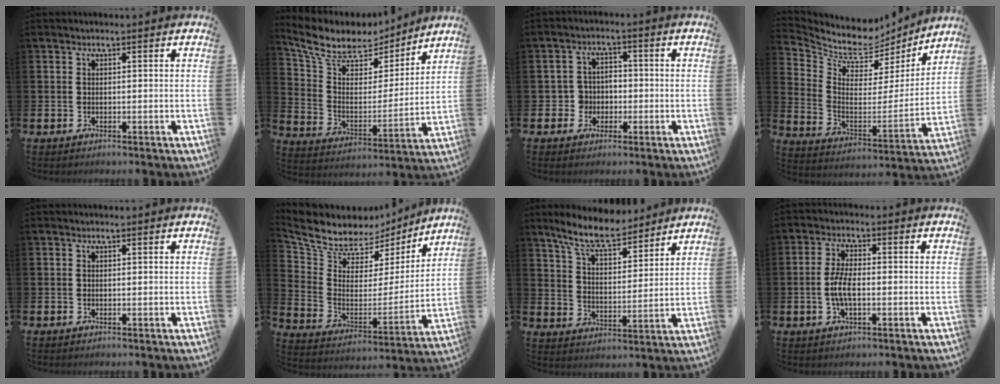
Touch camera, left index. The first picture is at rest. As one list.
[{"total": 9.6, "force": [8.1, 4.2, 2.8], "torque": [-0.104, -0.046, 0.146]}, {"total": 3.7, "force": [-1.1, 3.5, 0.7], "torque": [-0.024, 0.008, -0.027]}, {"total": 7.8, "force": [6.9, 3.3, 1.4], "torque": [-0.068, -0.057, 0.117]}, {"total": 0.0}, {"total": 8.8, "force": [7.9, 3.5, 1.4], "torque": [-0.081, -0.053, 0.140]}, {"total": 8.7, "force": [7.8, 2.0, 3.3], "torque": [-0.086, -0.035, 0.140]}, {"total": 4.3, "force": [-0.6, 1.7, 3.9], "torque": [-0.080, -0.001, -0.017]}]